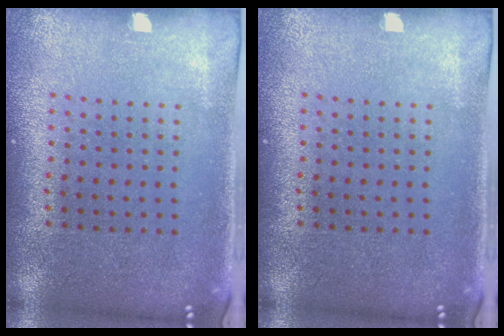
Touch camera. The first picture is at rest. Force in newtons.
{"total": 0.0}